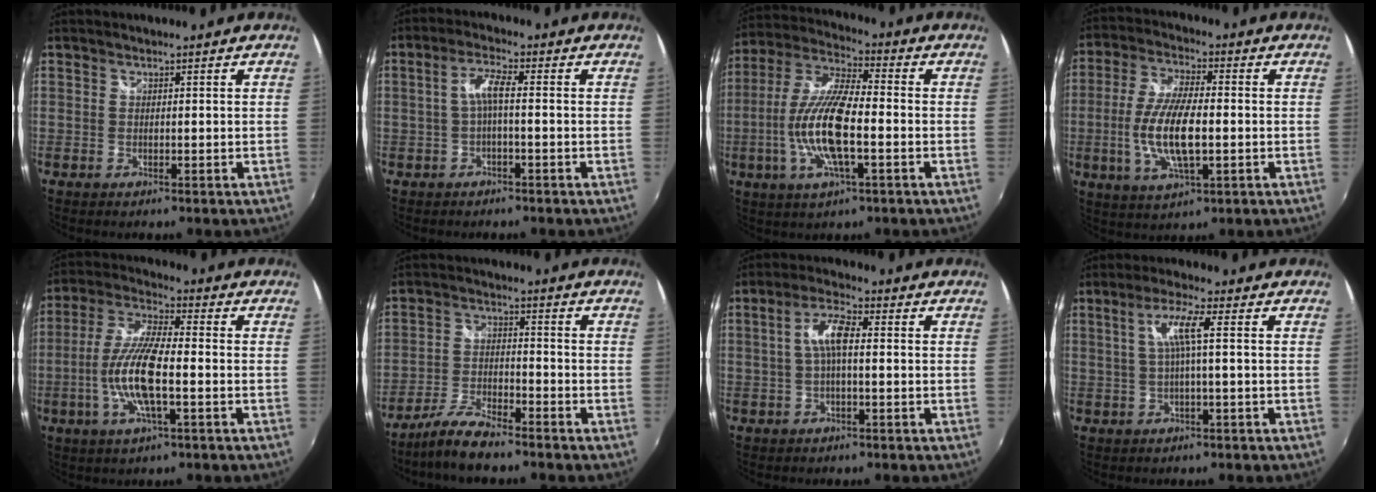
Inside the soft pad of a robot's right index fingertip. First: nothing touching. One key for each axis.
{"total": 3.7, "fx": -0.7, "fy": 0.4, "fz": 3.6, "tx": -0.075, "ty": 0.008, "tz": -0.013}
{"total": 14.6, "fx": -3.2, "fy": 3.8, "fz": 13.7, "tx": -0.278, "ty": -0.005, "tz": -0.064}
{"total": 11.9, "fx": -1.9, "fy": 3.9, "fz": 11.1, "tx": -0.229, "ty": -0.003, "tz": -0.037}
{"total": 12.4, "fx": -2.9, "fy": 2.9, "fz": 11.8, "tx": -0.244, "ty": -0.004, "tz": -0.058}
{"total": 7.9, "fx": -6.5, "fy": 1.6, "fz": 4.1, "tx": -0.095, "ty": -0.002, "tz": -0.125}
{"total": 5.4, "fx": -0.1, "fy": 1.5, "fz": 5.2, "tx": -0.105, "ty": 0.015, "tz": -0.001}
{"total": 5.1, "fx": 0.5, "fy": -0.2, "fz": 5.0, "tx": -0.101, "ty": 0.003, "tz": 0.013}